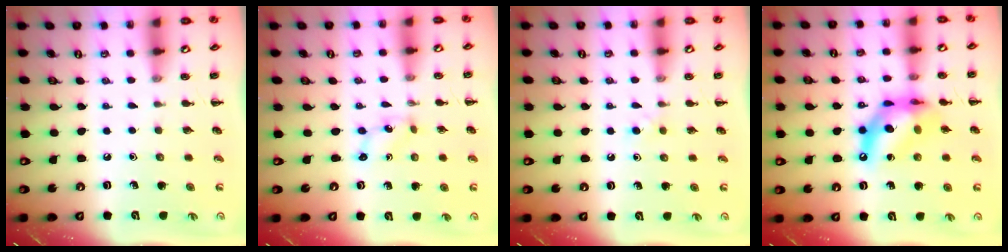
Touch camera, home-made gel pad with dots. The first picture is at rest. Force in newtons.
{"total": 1.0, "press": 0.9, "slide": 0.3}
{"total": 3.0, "press": 2.6, "slide": 1.4}
{"total": 12.8, "press": 12.3, "slide": 3.6}